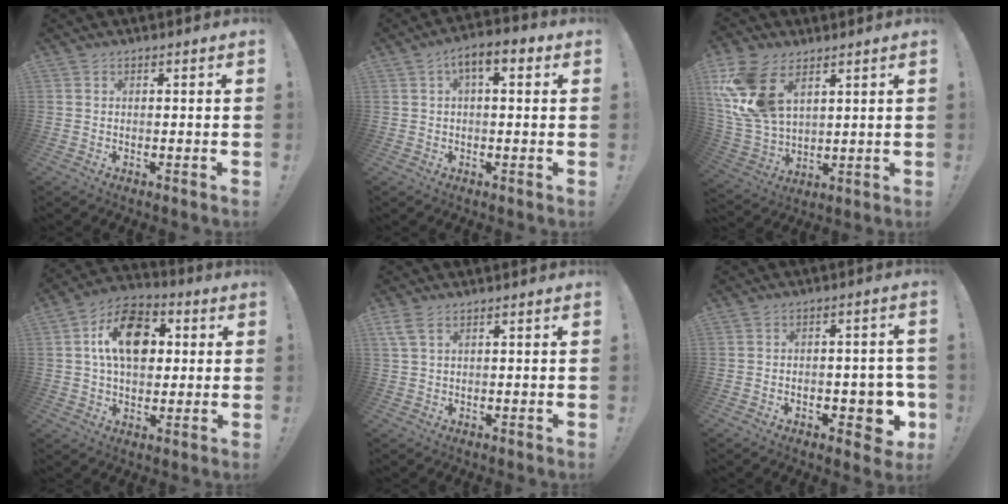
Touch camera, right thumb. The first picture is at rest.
{"total": 6.4, "force": [2.1, 2.7, 5.4], "torque": [-0.070, -0.006, 0.032]}
{"total": 16.5, "force": [7.5, 10.1, 10.7], "torque": [-0.220, -0.034, 0.147]}
{"total": 15.8, "force": [3.9, 10.5, 11.1], "torque": [-0.162, 0.005, 0.073]}
{"total": 3.6, "force": [1.8, 1.6, 2.8], "torque": [-0.056, 0.003, 0.035]}
{"total": 7.9, "force": [-3.1, 4.7, 5.6], "torque": [-0.046, 0.018, -0.048]}